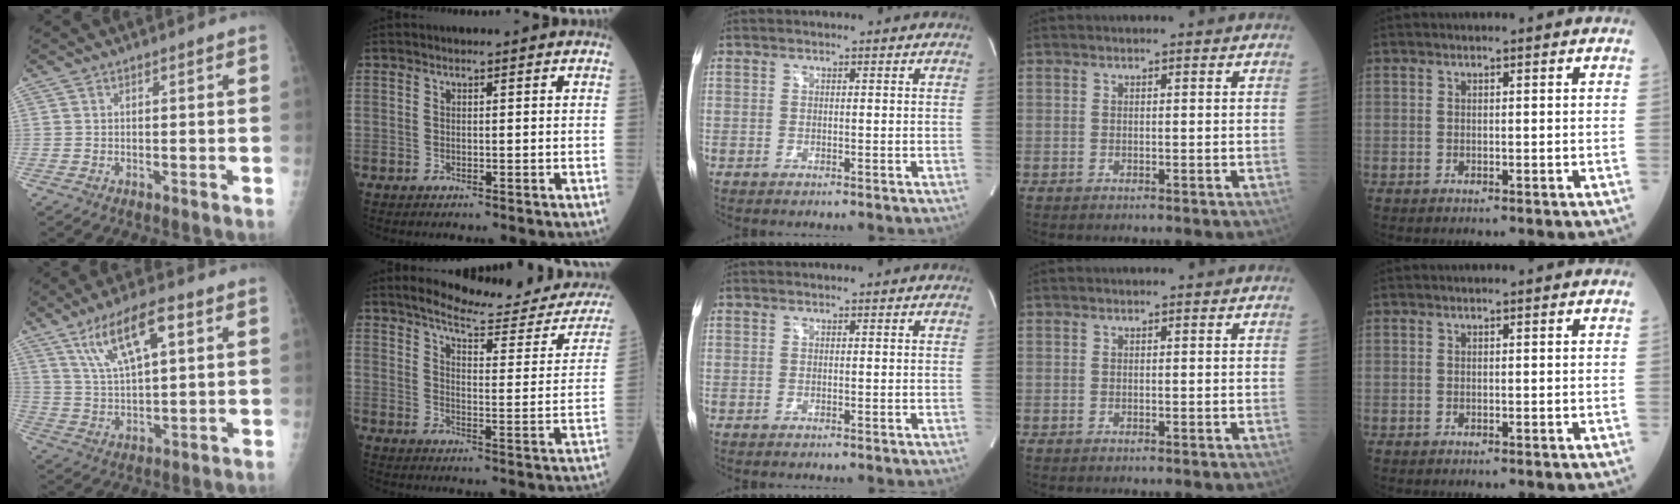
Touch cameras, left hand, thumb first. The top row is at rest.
{"thumb": {"total": 12.0, "force": [5.7, 4.0, 9.9], "torque": [-0.168, -0.007, 0.108]}, "index": {"total": 19.2, "force": [17.9, 2.9, 6.3], "torque": [-0.075, -0.070, 0.210]}}